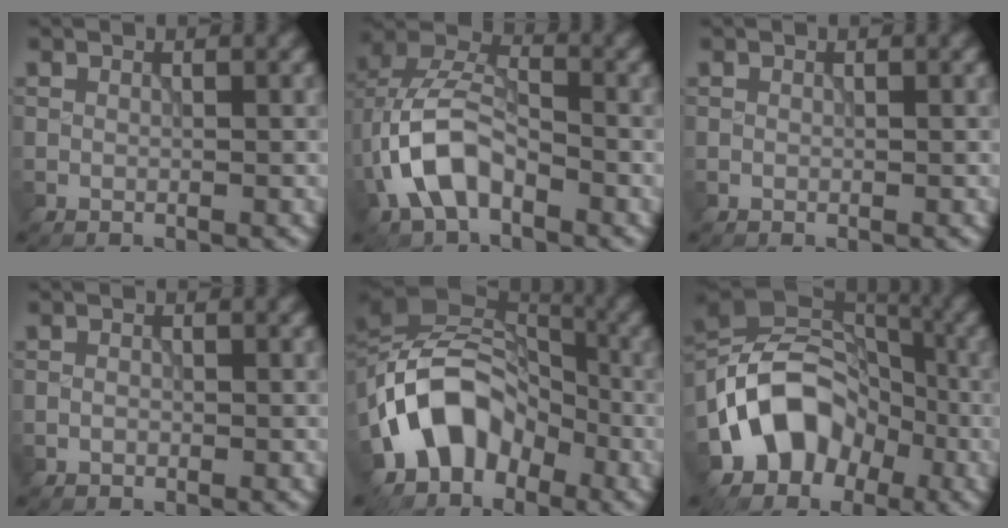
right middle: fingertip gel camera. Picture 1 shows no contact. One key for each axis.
{"total": 6.8, "fx": -2.8, "fy": 3.8, "fz": 4.9, "tx": -0.101, "ty": 0.014, "tz": -0.059}
{"total": 0.0}
{"total": 0.6, "fx": -0.3, "fy": 0.4, "fz": 0.3, "tx": -0.005, "ty": 0.000, "tz": -0.005}
{"total": 9.2, "fx": -4.4, "fy": 6.6, "fz": 4.8, "tx": -0.069, "ty": 0.012, "tz": -0.100}
{"total": 9.0, "fx": -3.8, "fy": 7.0, "fz": 4.2, "tx": -0.046, "ty": 0.016, "tz": -0.083}